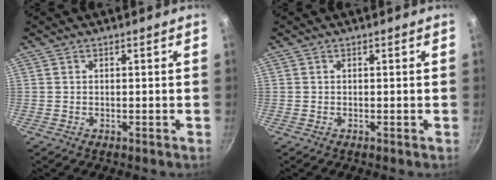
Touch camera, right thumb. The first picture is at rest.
{"total": 0.0}